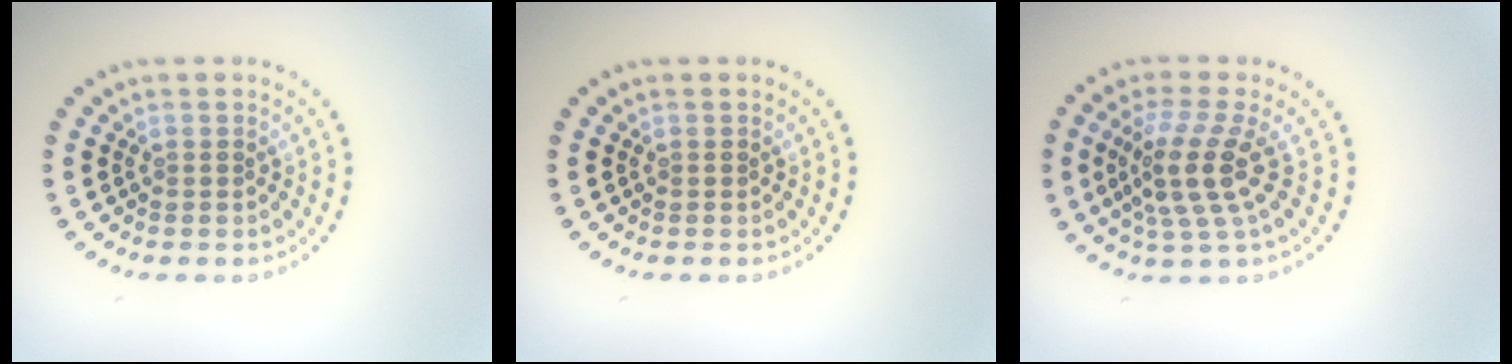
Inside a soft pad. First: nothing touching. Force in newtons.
{"total": 0.0}
{"total": 4.2, "press": 3.2, "slide": 2.8}